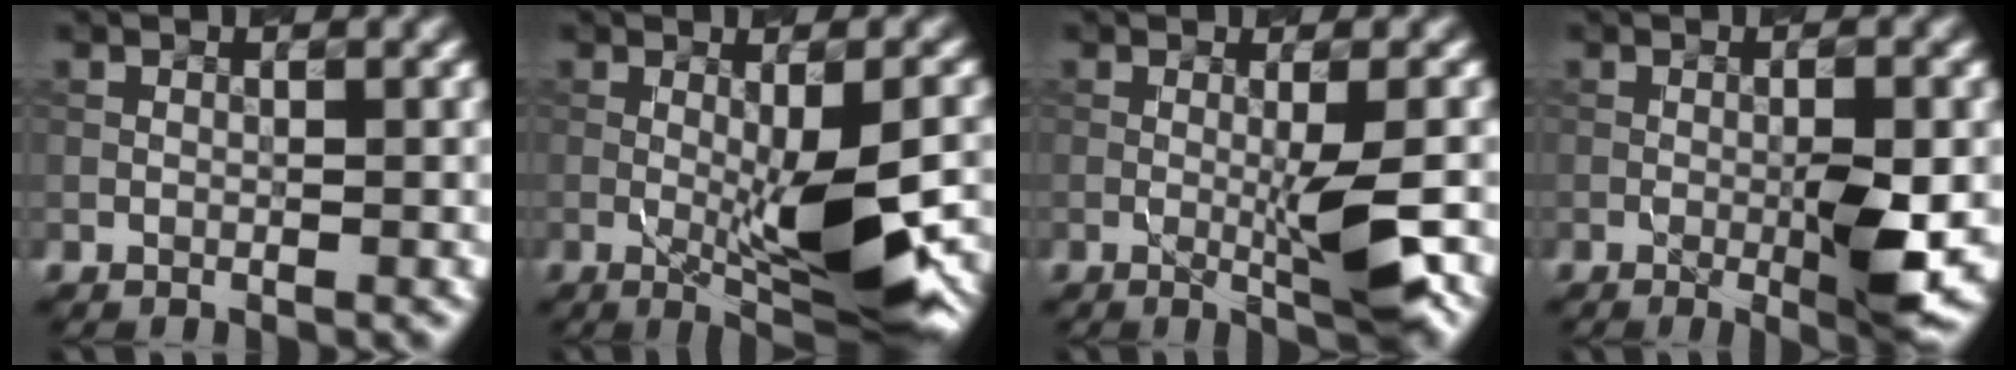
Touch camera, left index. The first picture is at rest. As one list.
[{"total": 8.0, "force": [-1.1, 1.9, 7.7], "torque": [-0.114, -0.013, -0.007]}, {"total": 4.1, "force": [-0.6, 0.6, 4.0], "torque": [-0.063, -0.007, -0.001]}, {"total": 4.4, "force": [-0.8, 0.5, 4.3], "torque": [-0.072, -0.008, -0.002]}]